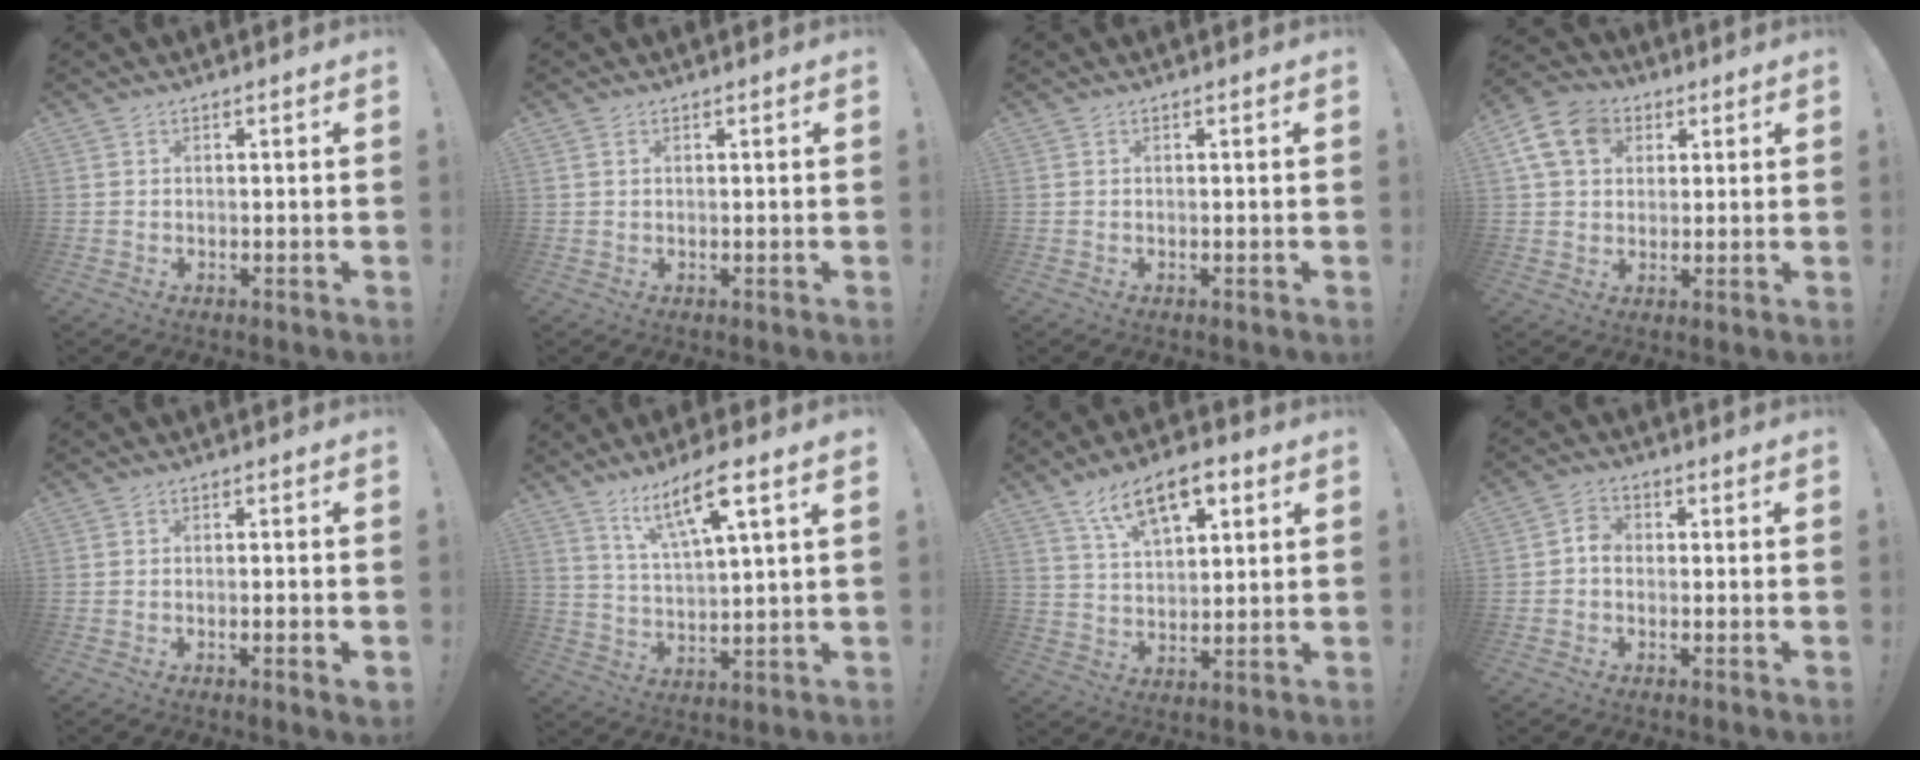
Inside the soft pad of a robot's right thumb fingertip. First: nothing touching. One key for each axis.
{"total": 1.0, "fx": 0.6, "fy": 0.6, "fz": 0.6, "tx": -0.009, "ty": 0.000, "tz": 0.010}
{"total": 0.0}
{"total": 13.2, "fx": 4.6, "fy": 10.2, "fz": 7.0, "tx": -0.118, "ty": -0.008, "tz": 0.094}
{"total": 2.2, "fx": -0.8, "fy": -0.1, "fz": 2.0, "tx": -0.030, "ty": -0.003, "tz": -0.011}
{"total": 12.5, "fx": 7.6, "fy": 2.0, "fz": 9.8, "tx": -0.161, "ty": -0.035, "tz": 0.119}
{"total": 12.6, "fx": 7.0, "fy": 5.9, "fz": 8.7, "tx": -0.139, "ty": -0.020, "tz": 0.123}
{"total": 3.9, "fx": -1.2, "fy": 2.9, "fz": 2.2, "tx": -0.033, "ty": 0.015, "tz": -0.022}